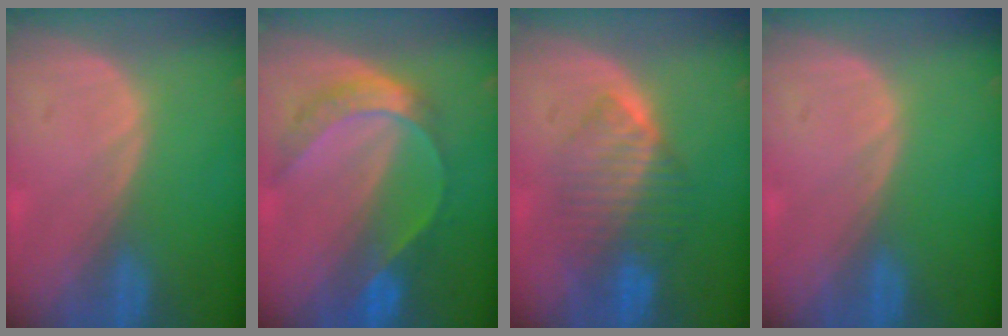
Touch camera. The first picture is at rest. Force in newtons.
{"total": 7.6, "press": 6.4, "slide": 4.2}
{"total": 7.2, "press": 7.1, "slide": 1.0}
{"total": 0.0}